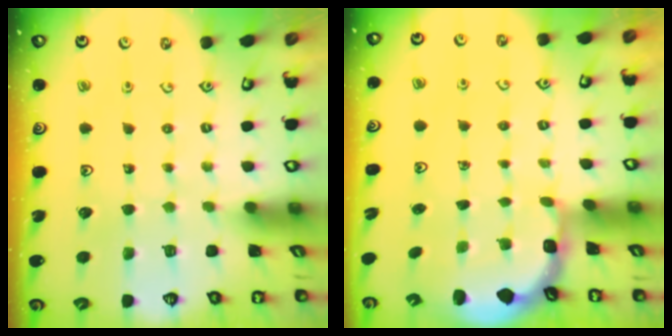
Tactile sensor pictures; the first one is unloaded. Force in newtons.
{"total": 2.7, "press": 2.1, "slide": 1.7}